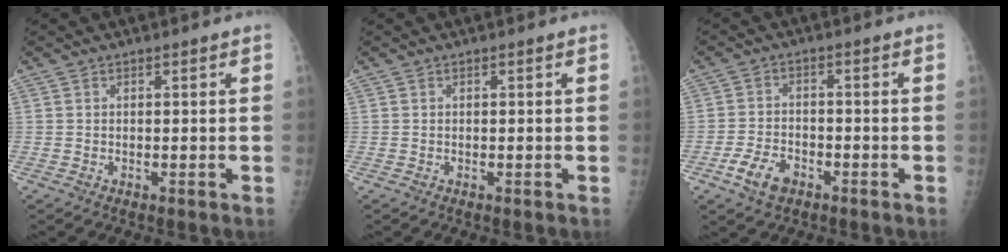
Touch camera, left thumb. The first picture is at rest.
{"total": 0.0}
{"total": 6.0, "force": [-3.3, 3.7, 3.4], "torque": [-0.061, 0.014, -0.059]}